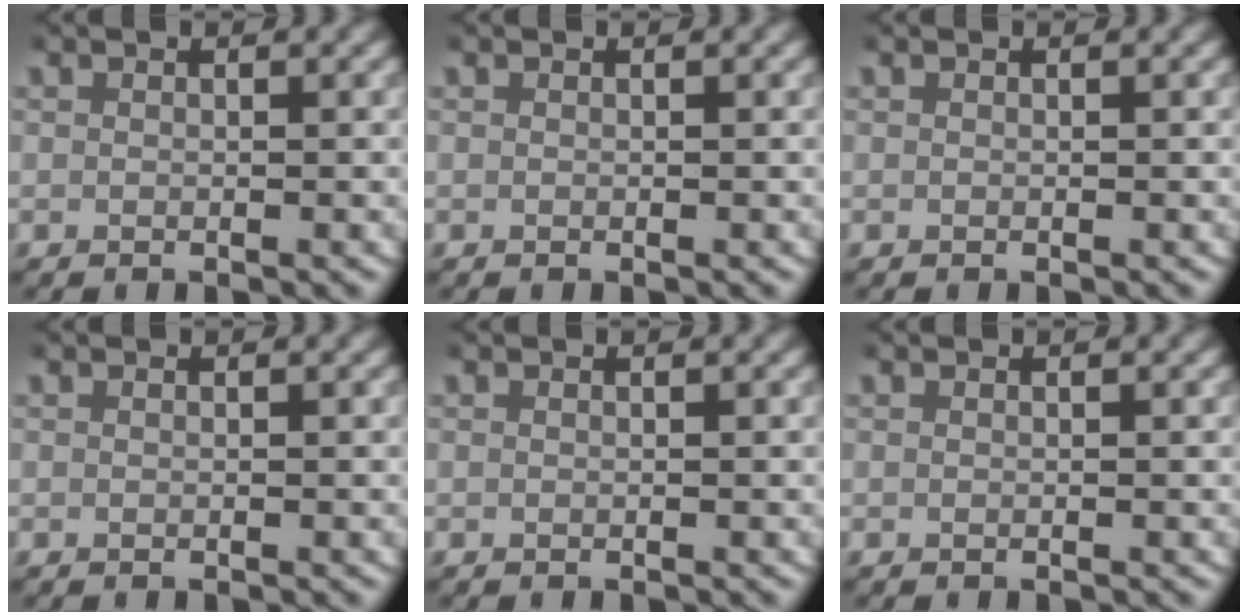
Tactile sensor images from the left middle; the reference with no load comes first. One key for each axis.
{"total": 0.0}
{"total": 0.0}
{"total": 0.0}
{"total": 0.0}
{"total": 0.0}